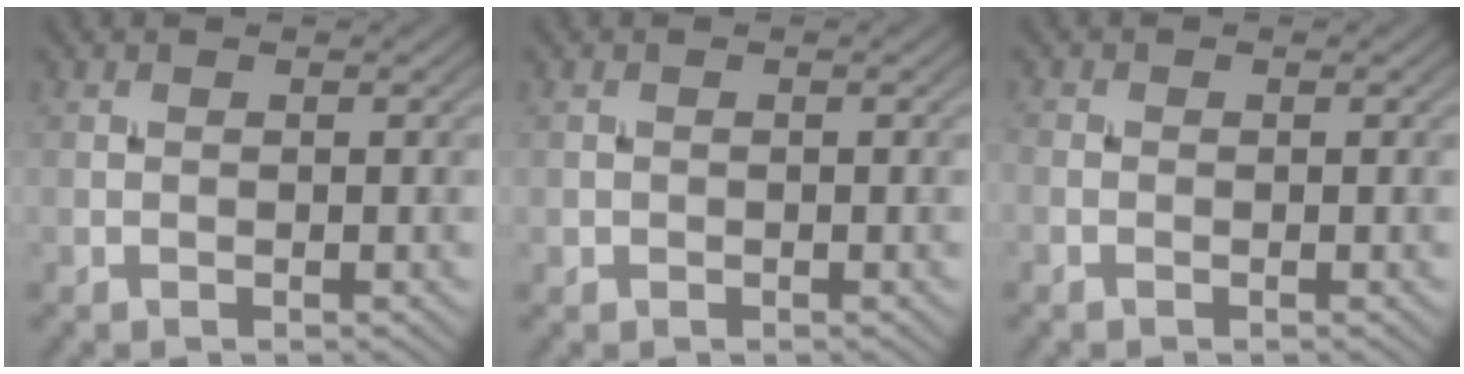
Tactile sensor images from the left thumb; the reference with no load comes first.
{"total": 0.7, "force": [-0.2, 0.6, -0.1], "torque": [0.006, -0.004, -0.002]}
{"total": 0.7, "force": [-0.4, 0.5, 0.1], "torque": [-0.004, -0.001, -0.009]}